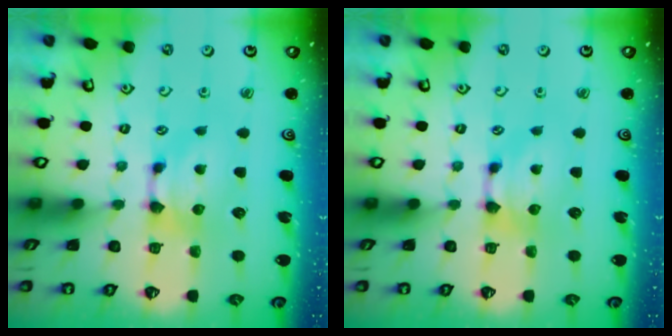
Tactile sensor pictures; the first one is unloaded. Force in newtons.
{"total": 0.0}